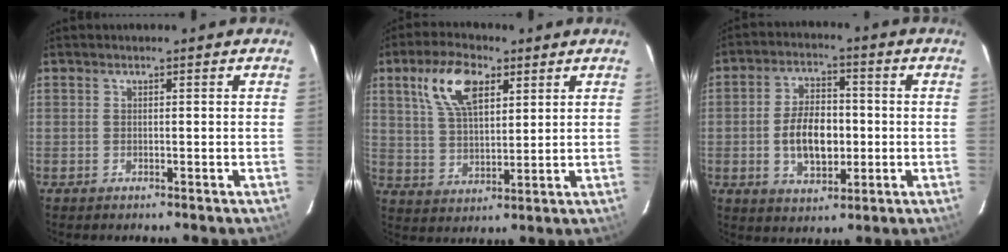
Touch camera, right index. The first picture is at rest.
{"total": 11.1, "force": [5.3, 5.3, 8.2], "torque": [-0.157, 0.021, 0.104]}
{"total": 10.4, "force": [-1.4, 6.0, 8.3], "torque": [-0.158, 0.008, -0.016]}